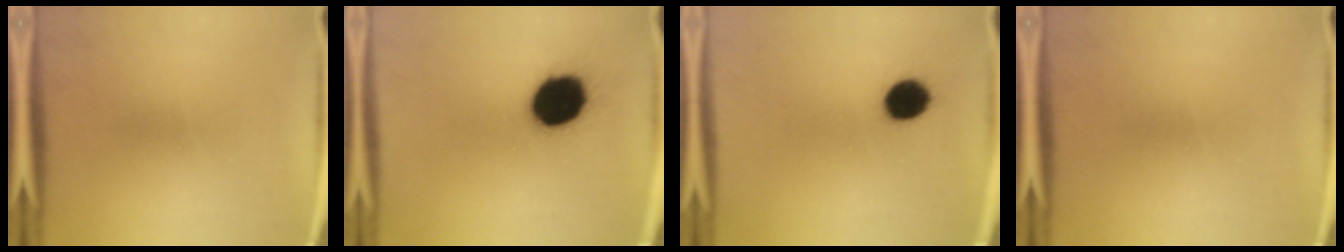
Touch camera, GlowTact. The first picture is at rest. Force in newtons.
{"total": 18.1}
{"total": 8.0}
{"total": 0.0}